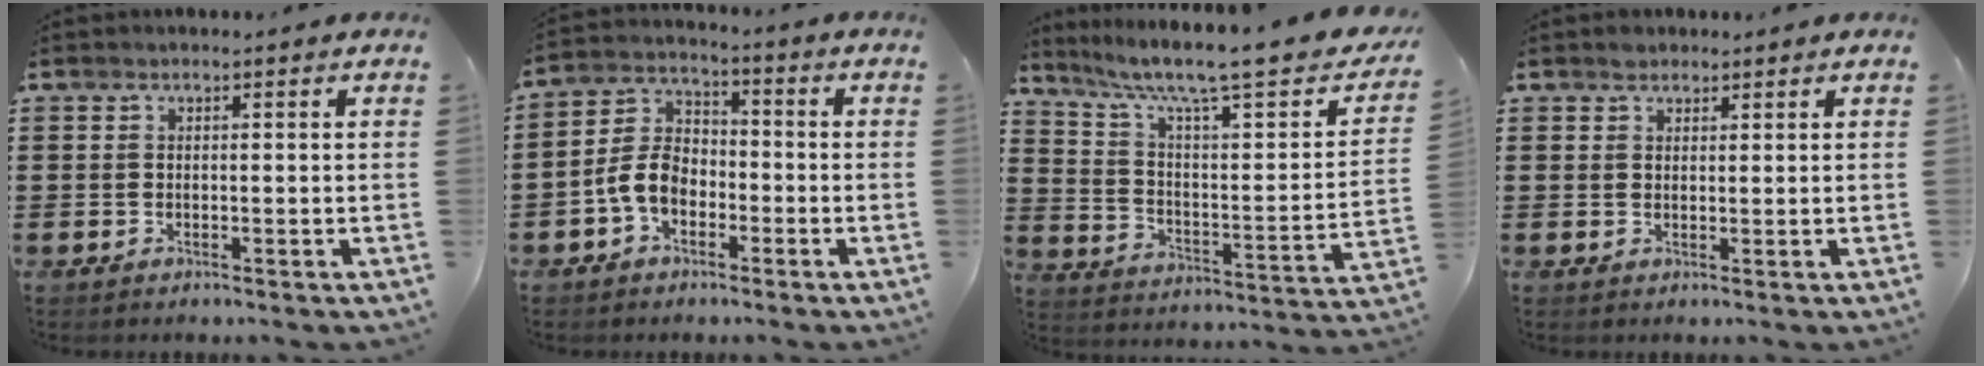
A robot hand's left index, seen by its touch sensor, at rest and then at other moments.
{"total": 6.4, "force": [-2.9, 4.1, 4.0], "torque": [-0.107, 0.006, -0.066]}
{"total": 8.7, "force": [6.4, 0.6, 5.9], "torque": [-0.121, -0.047, 0.095]}
{"total": 1.5, "force": [1.3, 0.8, 0.2], "torque": [0.002, -0.002, 0.025]}